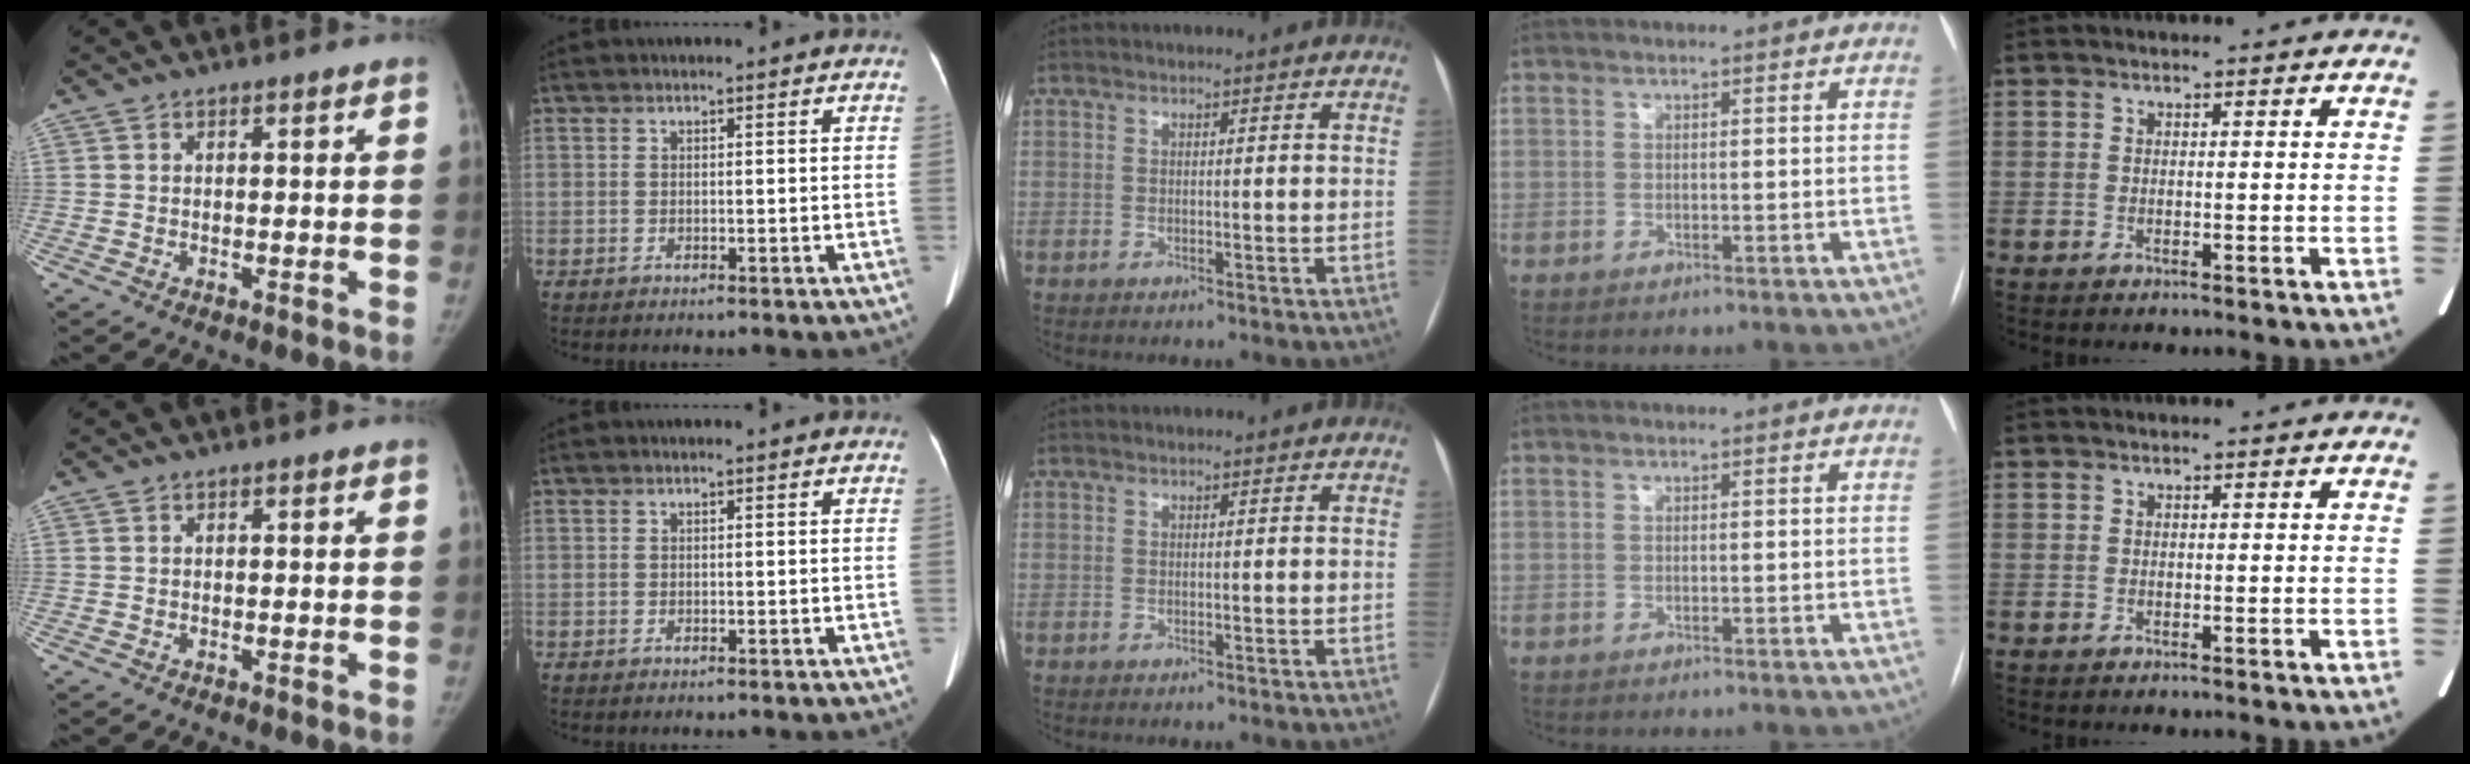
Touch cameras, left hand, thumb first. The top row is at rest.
{}